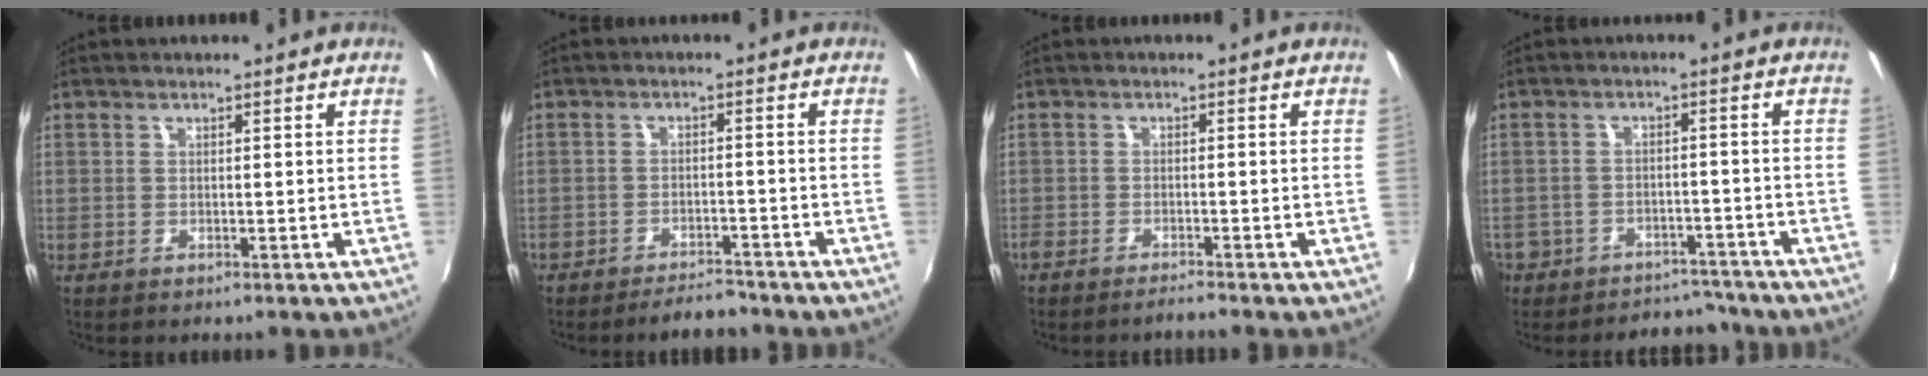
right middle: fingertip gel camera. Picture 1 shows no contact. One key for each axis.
{"total": 5.8, "fx": -5.3, "fy": 1.8, "fz": 1.6, "tx": -0.048, "ty": 0.002, "tz": -0.076}
{"total": 2.4, "fx": -2.3, "fy": 0.0, "fz": 0.7, "tx": -0.027, "ty": -0.009, "tz": -0.047}
{"total": 11.4, "fx": -8.4, "fy": 7.3, "fz": 2.3, "tx": -0.079, "ty": 0.014, "tz": -0.109}